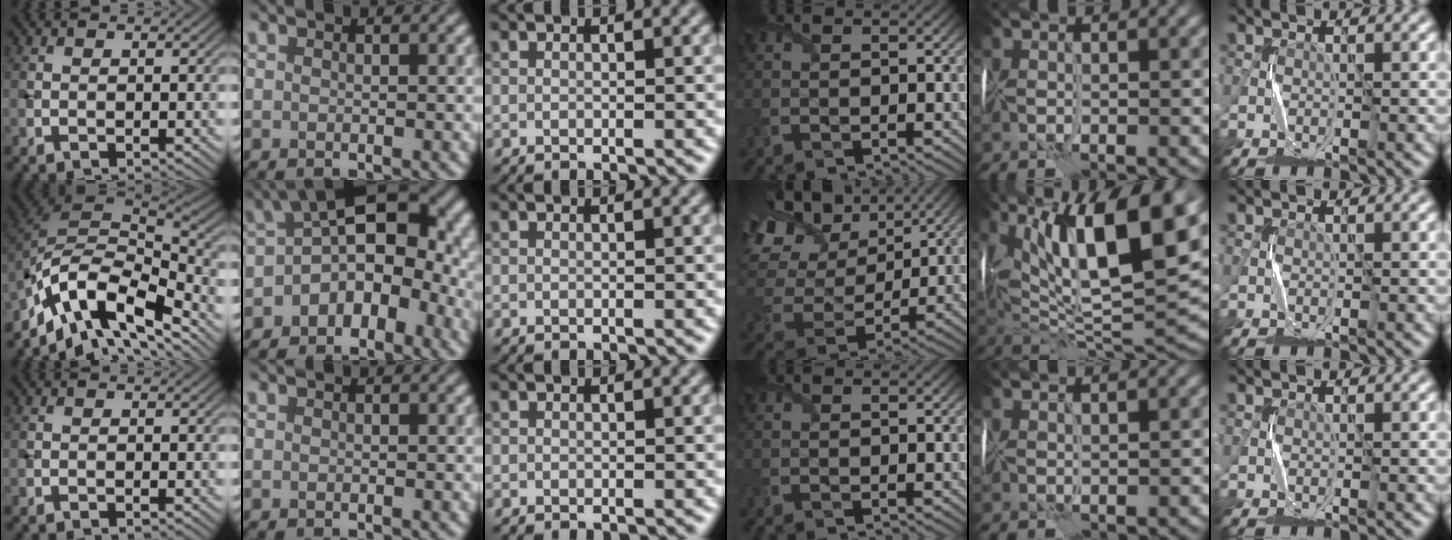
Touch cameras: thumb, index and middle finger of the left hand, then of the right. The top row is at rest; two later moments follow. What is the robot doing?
{"motion": "fold", "object": "tissue"}